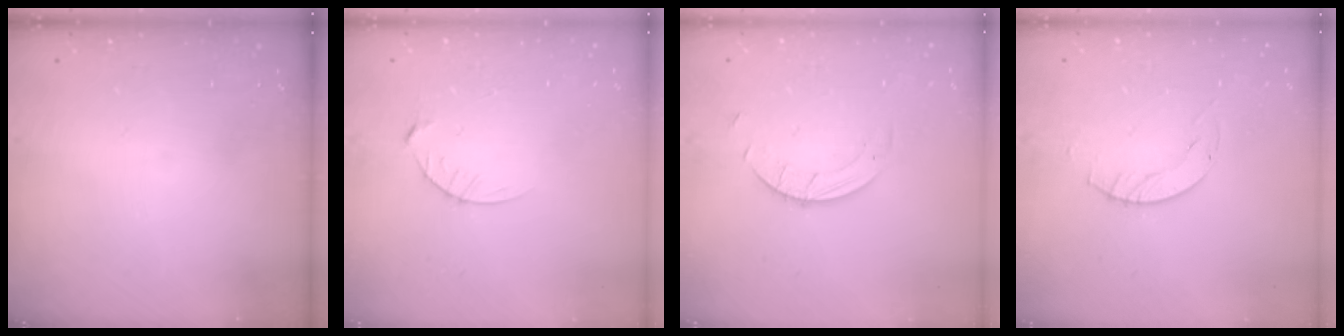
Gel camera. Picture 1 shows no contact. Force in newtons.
{"total": 4.1, "press": 4.1, "slide": 0.5}
{"total": 2.5, "press": 2.5, "slide": 0.2}
{"total": 2.9, "press": 2.9, "slide": 0.4}